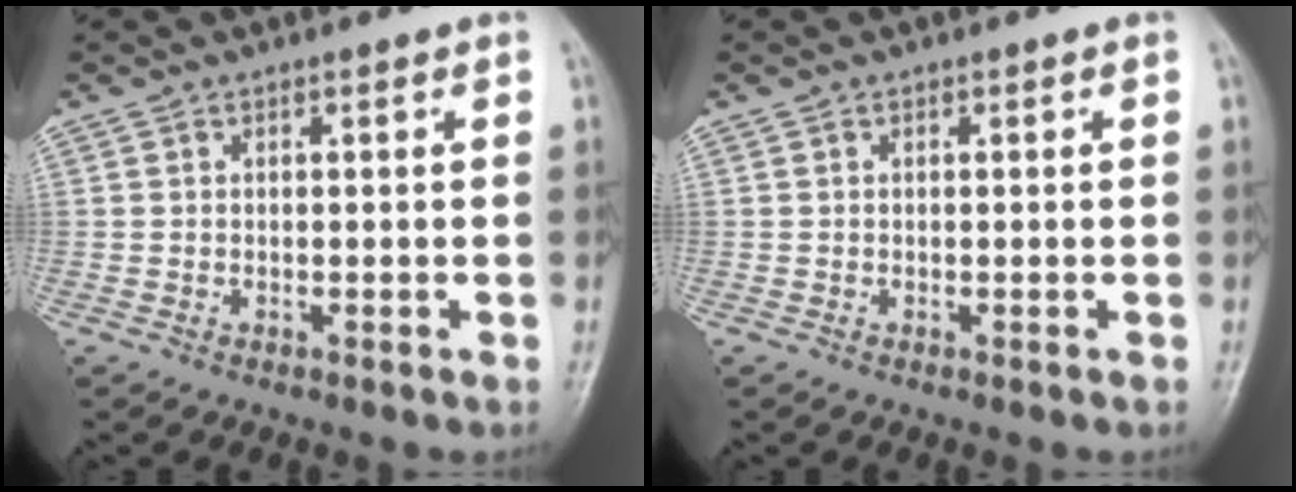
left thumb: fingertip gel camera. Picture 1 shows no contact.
{"total": 0.0}